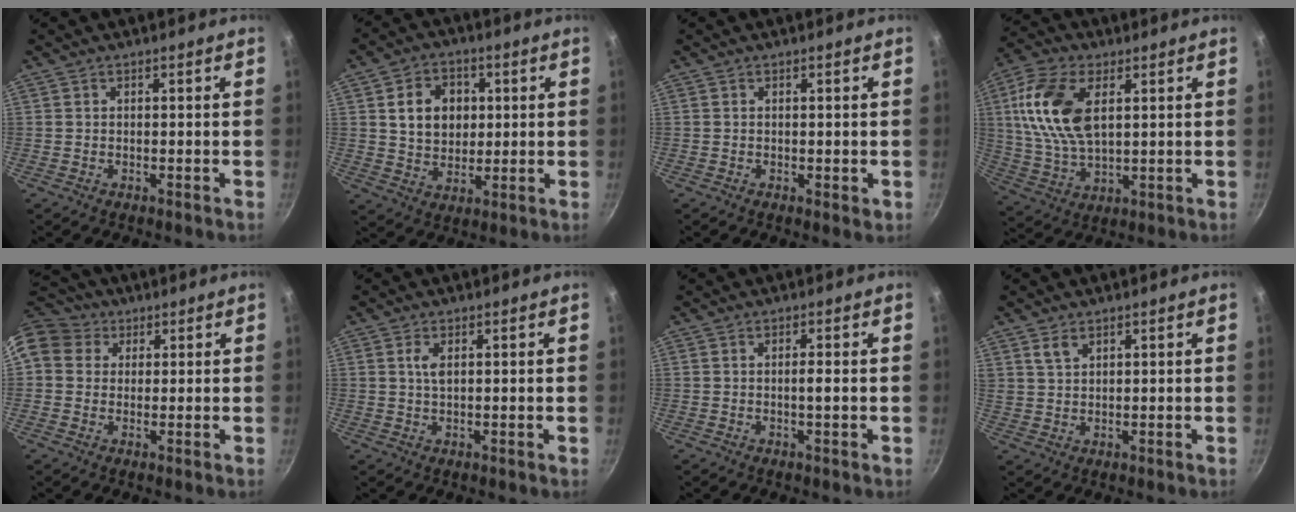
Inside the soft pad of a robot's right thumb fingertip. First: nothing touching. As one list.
[{"total": 10.3, "force": [2.1, 8.2, 5.8], "torque": [-0.066, -0.001, 0.035]}, {"total": 0.9, "force": [-0.1, 0.4, 0.8], "torque": [-0.009, -0.002, -0.002]}, {"total": 15.2, "force": [4.0, 8.4, 12.0], "torque": [-0.231, -0.004, 0.078]}, {"total": 11.8, "force": [4.1, 9.8, 5.3], "torque": [-0.094, 0.020, 0.062]}, {"total": 2.2, "force": [0.7, 0.9, 1.9], "torque": [-0.036, -0.001, 0.015]}, {"total": 1.6, "force": [-0.2, 0.0, 1.6], "torque": [-0.030, -0.001, -0.004]}, {"total": 3.1, "force": [1.9, 1.7, 1.9], "torque": [-0.032, -0.004, 0.040]}]